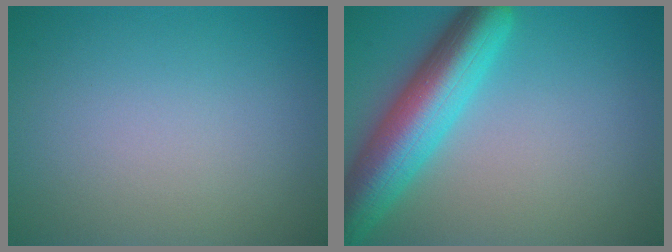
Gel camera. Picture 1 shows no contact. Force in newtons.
{"total": 8.5, "press": 8.4, "slide": 0.5}